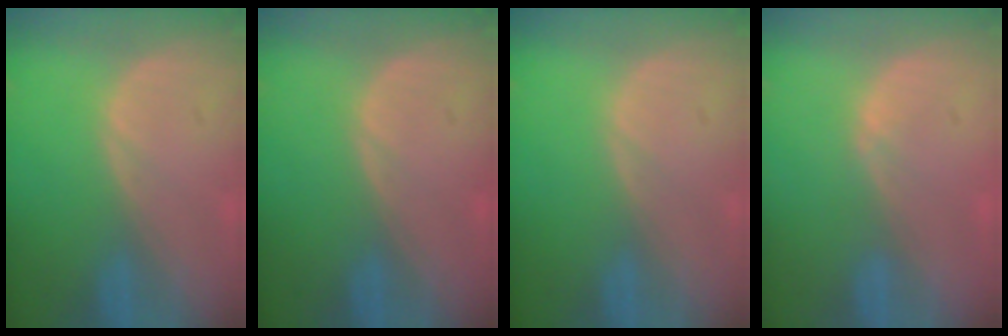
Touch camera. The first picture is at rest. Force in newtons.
{"total": 0.0}
{"total": 0.0}
{"total": 0.7, "press": 0.7, "slide": 0.3}